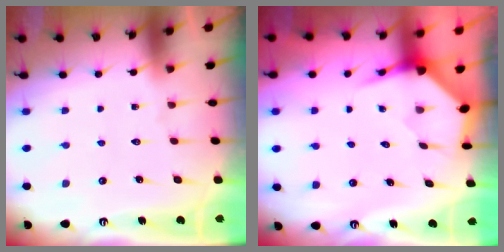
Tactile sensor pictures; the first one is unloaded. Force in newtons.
{"total": 4.0, "press": 3.9, "slide": 0.4}